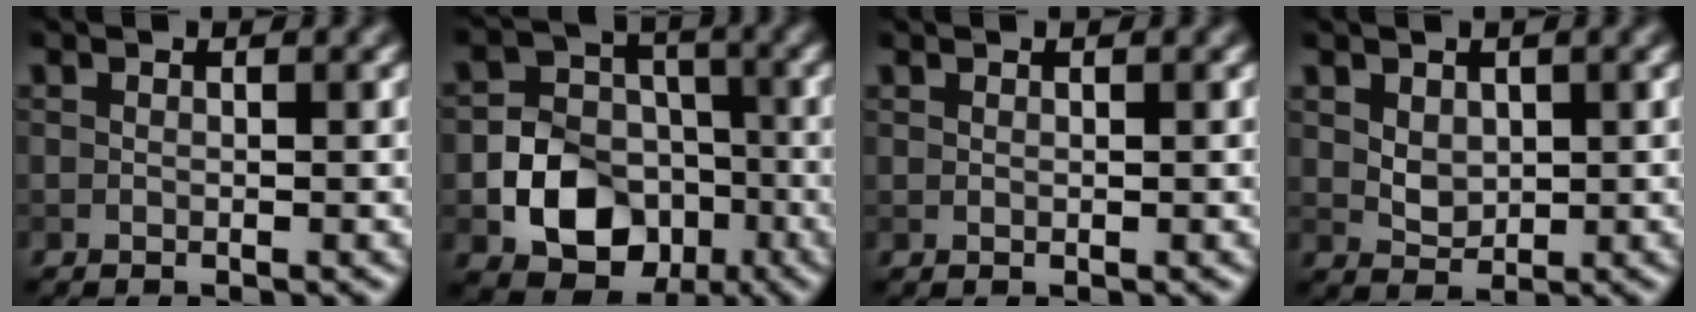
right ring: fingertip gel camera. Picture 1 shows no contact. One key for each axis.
{"total": 8.7, "fx": -3.0, "fy": 7.1, "fz": 4.1, "tx": -0.047, "ty": -0.013, "tz": -0.069}
{"total": 0.0}
{"total": 2.1, "fx": 0.5, "fy": 1.6, "fz": 1.3, "tx": -0.024, "ty": -0.003, "tz": 0.013}